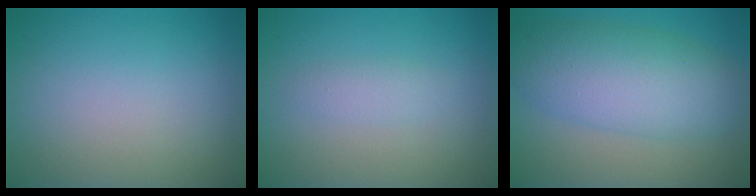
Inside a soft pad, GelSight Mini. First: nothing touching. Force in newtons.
{"total": 1.5, "press": 1.5, "slide": 0.1}
{"total": 7.3, "press": 7.3, "slide": 0.1}